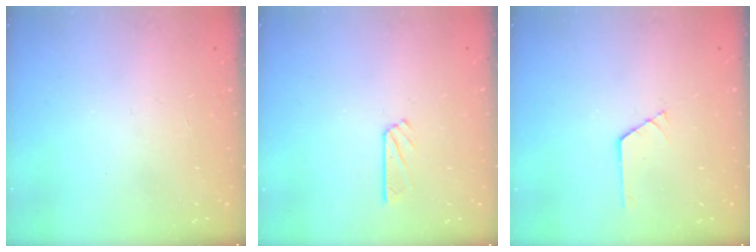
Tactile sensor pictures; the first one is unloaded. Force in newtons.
{"total": 3.5, "press": 3.5, "slide": 0.3}
{"total": 0.9, "press": 0.9, "slide": 0.1}